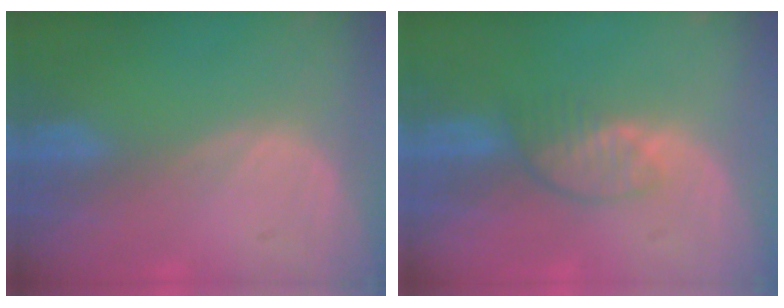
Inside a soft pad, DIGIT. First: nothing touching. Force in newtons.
{"total": 3.7, "press": 3.4, "slide": 1.5}